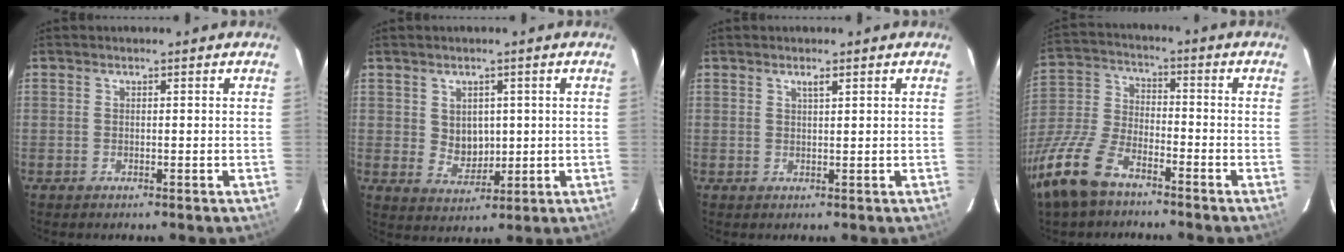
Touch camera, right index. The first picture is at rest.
{"total": 5.1, "force": [1.0, 4.2, 2.7], "torque": [-0.044, 0.002, 0.029]}
{"total": 1.3, "force": [0.8, 0.3, 0.9], "torque": [-0.016, 0.001, 0.015]}
{"total": 15.1, "force": [-10.4, 6.8, 8.7], "torque": [-0.211, -0.014, -0.210]}